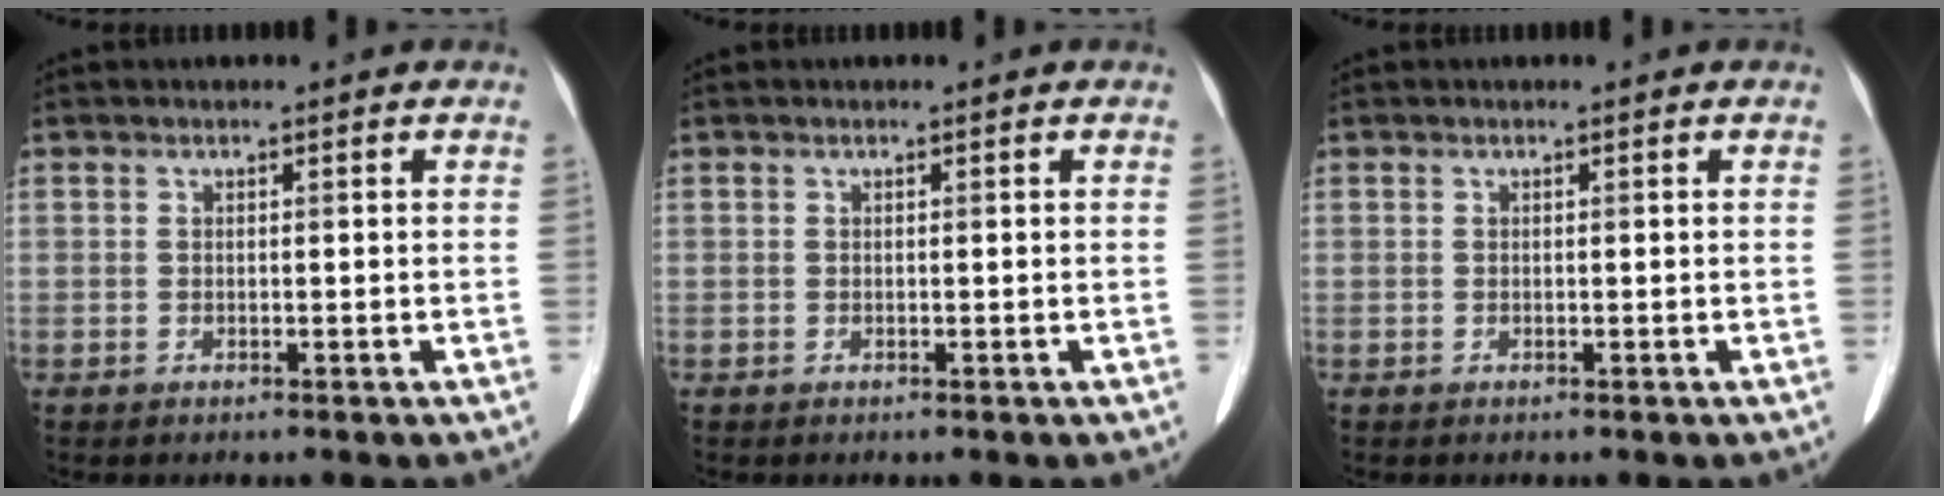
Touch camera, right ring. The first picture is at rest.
{"total": 0.0}
{"total": 0.0}